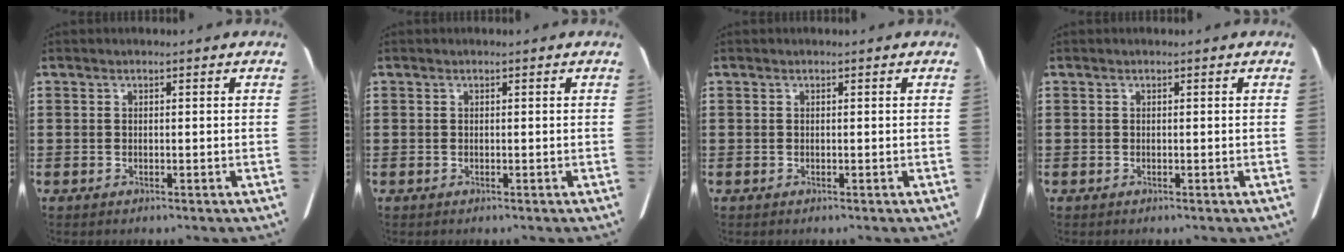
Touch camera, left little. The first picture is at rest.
{"total": 0.0}
{"total": 0.0}
{"total": 0.0}